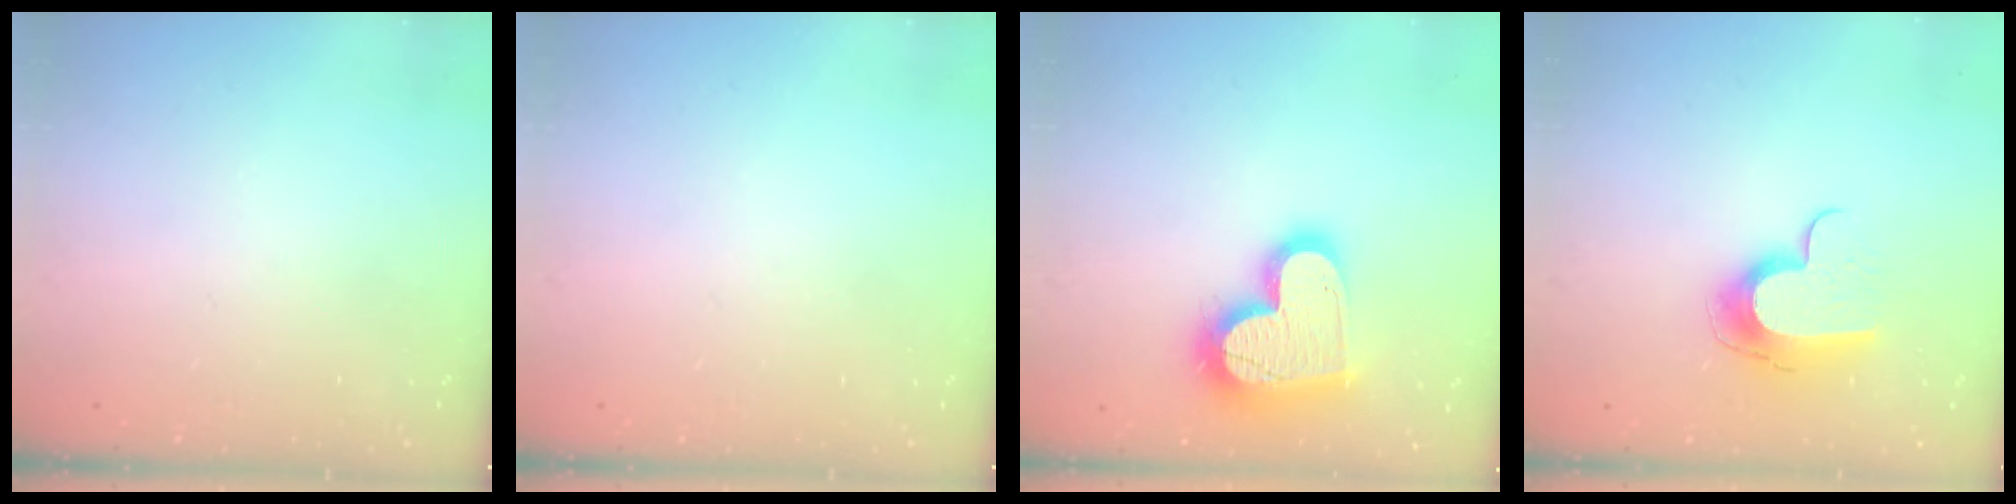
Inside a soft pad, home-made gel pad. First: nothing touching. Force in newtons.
{"total": 0.0}
{"total": 20.1, "press": 20.1, "slide": 1.7}
{"total": 11.2, "press": 11.1, "slide": 0.7}